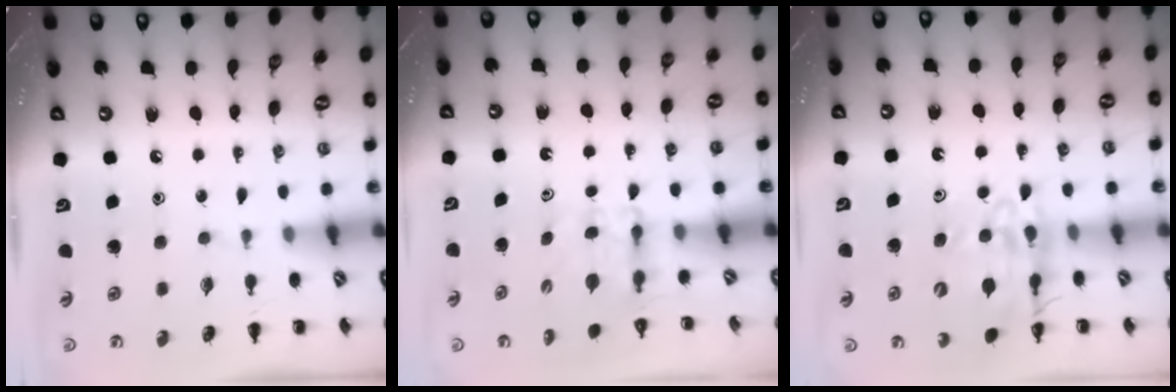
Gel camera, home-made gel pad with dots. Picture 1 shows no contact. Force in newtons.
{"total": 4.8, "press": 4.7, "slide": 0.3}
{"total": 13.5, "press": 13.1, "slide": 3.3}